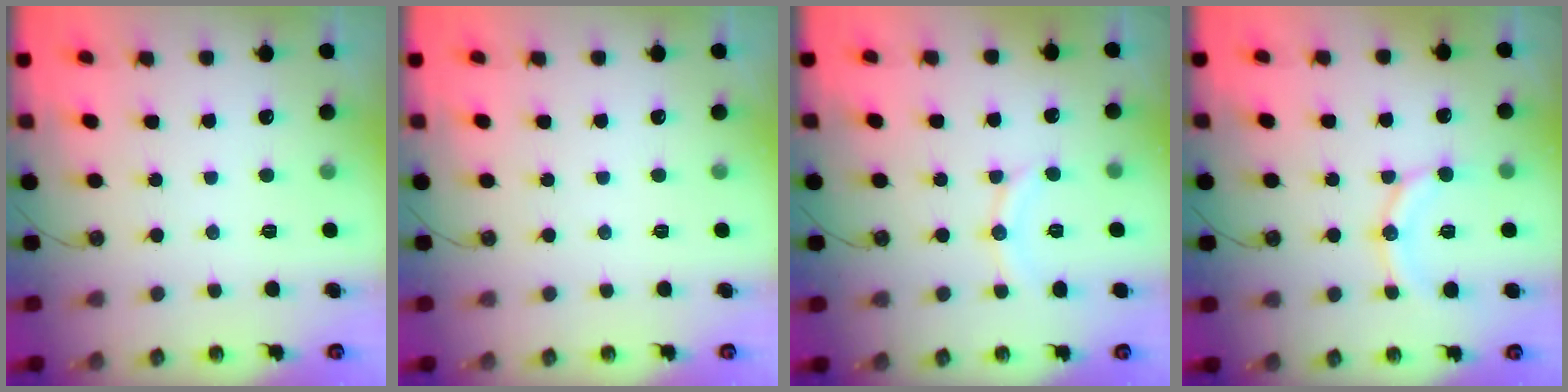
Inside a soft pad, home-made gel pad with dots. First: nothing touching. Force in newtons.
{"total": 0.0}
{"total": 7.9, "press": 7.9, "slide": 0.3}
{"total": 12.3, "press": 12.0, "slide": 2.7}